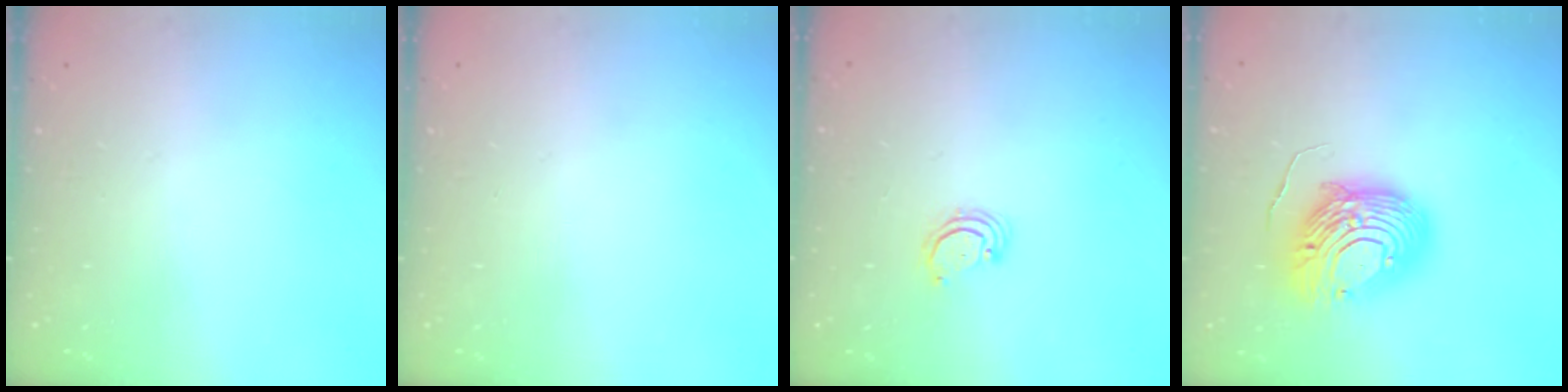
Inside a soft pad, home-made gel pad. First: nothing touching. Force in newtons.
{"total": 0.0}
{"total": 2.8, "press": 2.8, "slide": 0.2}
{"total": 19.1, "press": 19.0, "slide": 1.8}